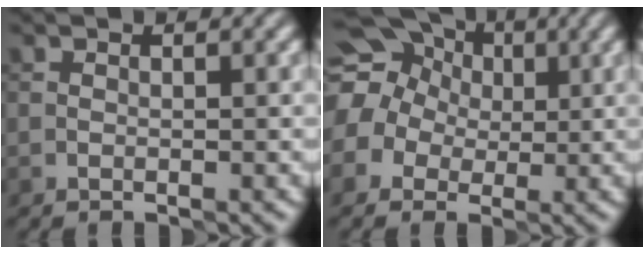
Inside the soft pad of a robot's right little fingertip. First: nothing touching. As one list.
[{"total": 16.7, "force": [4.4, 14.7, 6.5], "torque": [-0.157, 0.036, 0.026]}]